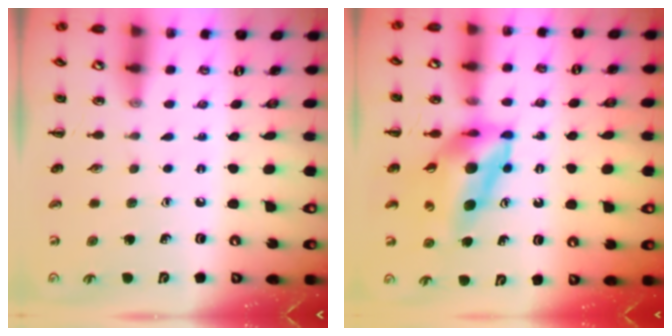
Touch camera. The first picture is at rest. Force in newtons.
{"total": 11.7, "press": 11.0, "slide": 3.8}